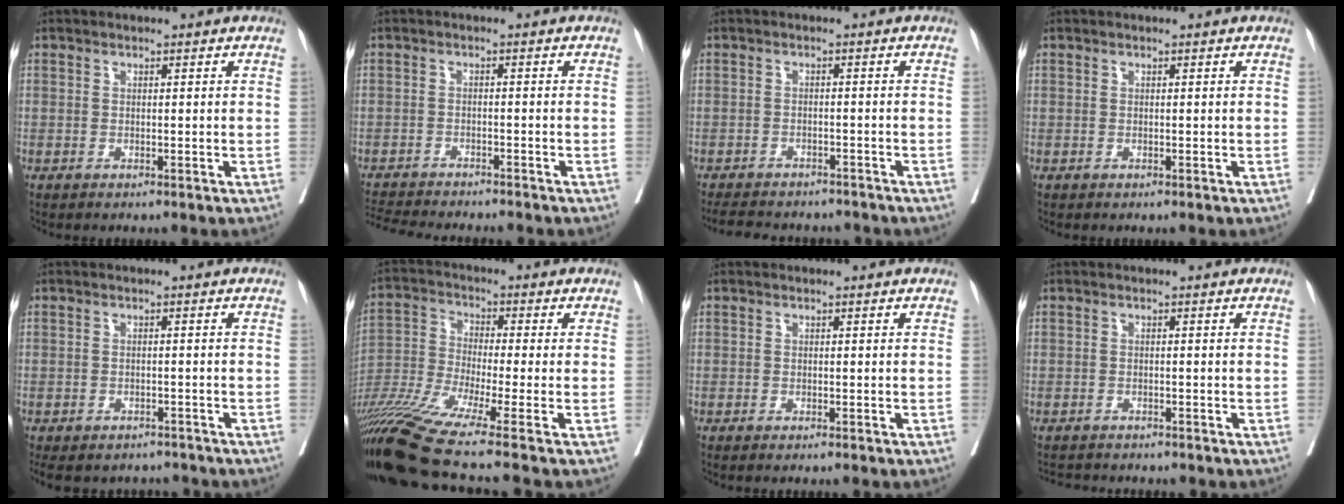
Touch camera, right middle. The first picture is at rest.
{"total": 10.8, "force": [-10.0, 0.7, 3.9], "torque": [-0.056, -0.010, -0.145]}
{"total": 11.8, "force": [-10.7, 3.2, 3.8], "torque": [-0.075, 0.000, -0.137]}
{"total": 0.0}
{"total": 10.6, "force": [-9.3, 4.4, 2.9], "torque": [-0.074, 0.001, -0.114]}
{"total": 15.8, "force": [-11.9, -2.1, 10.2], "torque": [-0.213, -0.034, -0.217]}
{"total": 2.6, "force": [-2.2, -0.3, 1.3], "torque": [-0.013, 0.002, -0.027]}
{"total": 5.7, "force": [-5.3, 1.3, 1.6], "torque": [-0.023, -0.001, -0.074]}